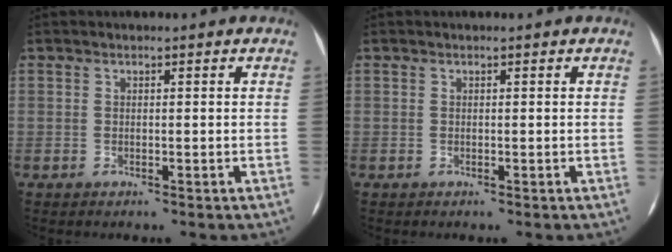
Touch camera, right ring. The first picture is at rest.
{"total": 0.0}